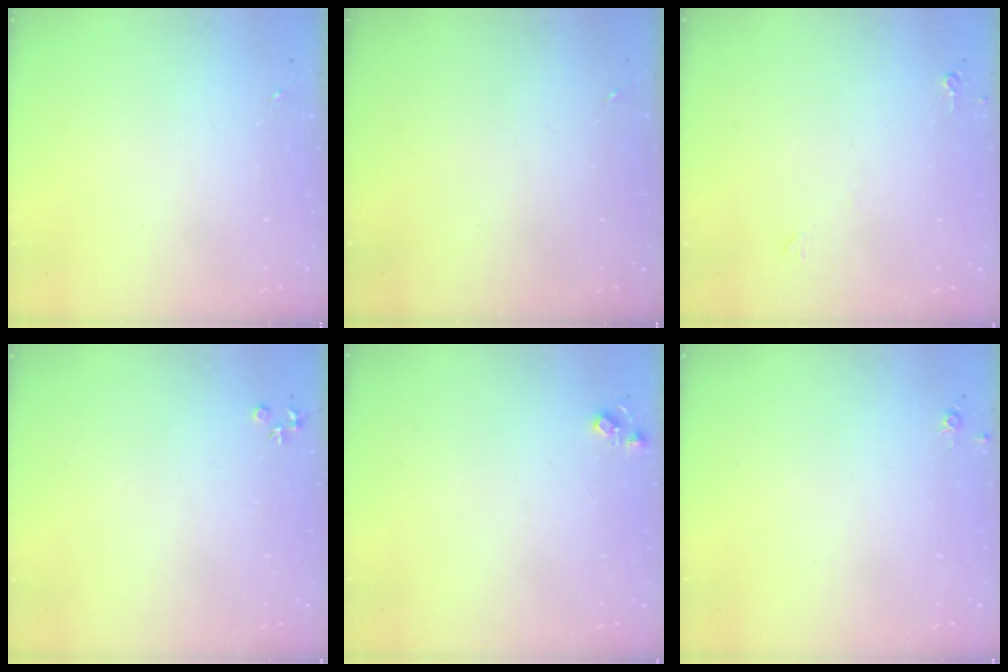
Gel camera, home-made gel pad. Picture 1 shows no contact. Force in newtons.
{"total": 0.0}
{"total": 4.1, "press": 4.0, "slide": 0.7}
{"total": 4.0, "press": 4.0, "slide": 0.6}
{"total": 5.1, "press": 5.1, "slide": 0.7}
{"total": 4.4, "press": 4.3, "slide": 0.5}